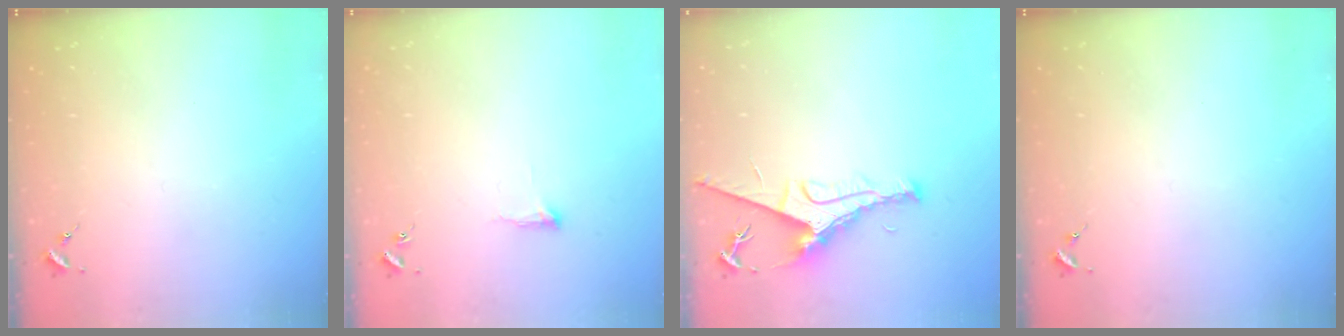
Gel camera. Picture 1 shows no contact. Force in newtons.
{"total": 4.6, "press": 4.5, "slide": 0.7}
{"total": 8.7, "press": 8.7, "slide": 1.1}
{"total": 0.0}